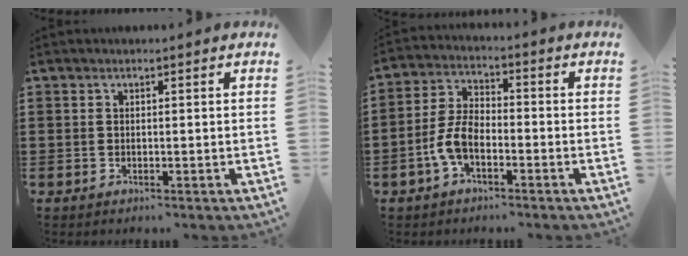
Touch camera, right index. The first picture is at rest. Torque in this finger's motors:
{"motor_torque": [1.61, 0.53, 0.60, 0.19]}